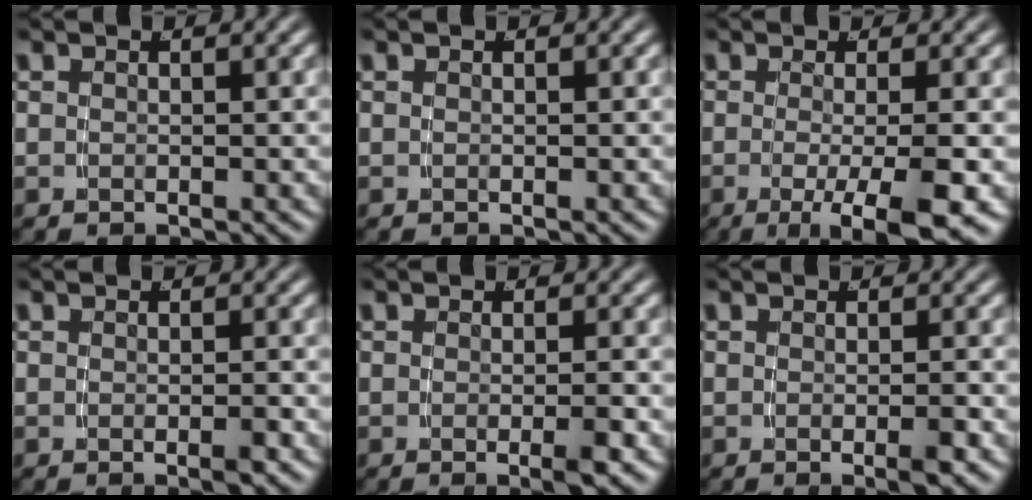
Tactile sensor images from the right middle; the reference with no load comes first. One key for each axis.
{"total": 0.0}
{"total": 7.1, "fx": -4.7, "fy": 1.1, "fz": 5.2, "tx": -0.082, "ty": -0.032, "tz": -0.058}
{"total": 0.9, "fx": -0.6, "fy": -0.1, "fz": 0.8, "tx": -0.011, "ty": 0.002, "tz": -0.011}
{"total": 1.9, "fx": -1.0, "fy": -0.3, "fz": 1.6, "tx": -0.018, "ty": 0.002, "tz": -0.018}
{"total": 1.5, "fx": -0.8, "fy": -0.2, "fz": 1.2, "tx": -0.016, "ty": 0.003, "tz": -0.016}